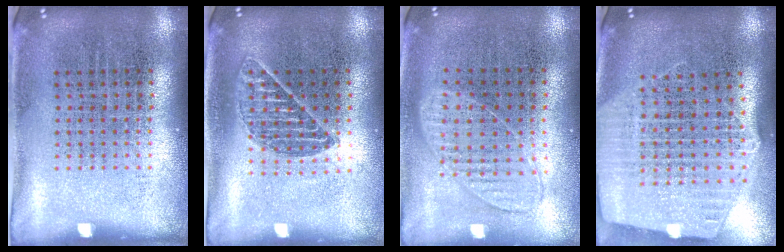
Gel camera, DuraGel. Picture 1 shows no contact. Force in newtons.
{"total": 1.1, "press": 1.1, "slide": 0.5}
{"total": 0.9, "press": 0.8, "slide": 0.3}
{"total": 2.6, "press": 2.3, "slide": 1.3}